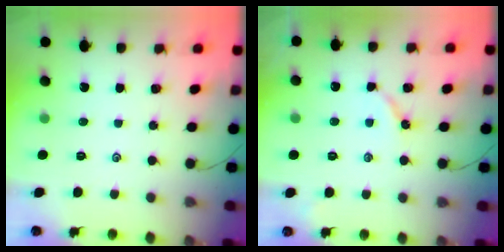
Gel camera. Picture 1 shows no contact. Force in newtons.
{"total": 4.4, "press": 4.4, "slide": 0.4}